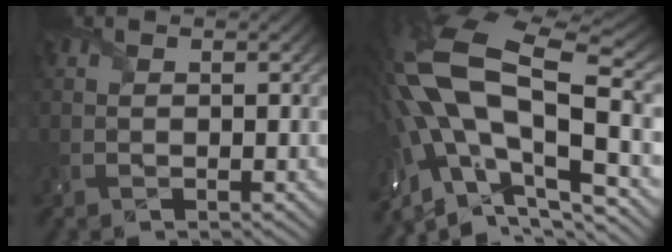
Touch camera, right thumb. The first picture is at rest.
{"total": 18.8, "force": [-2.2, 8.6, 16.6], "torque": [-0.344, -0.008, -0.039]}